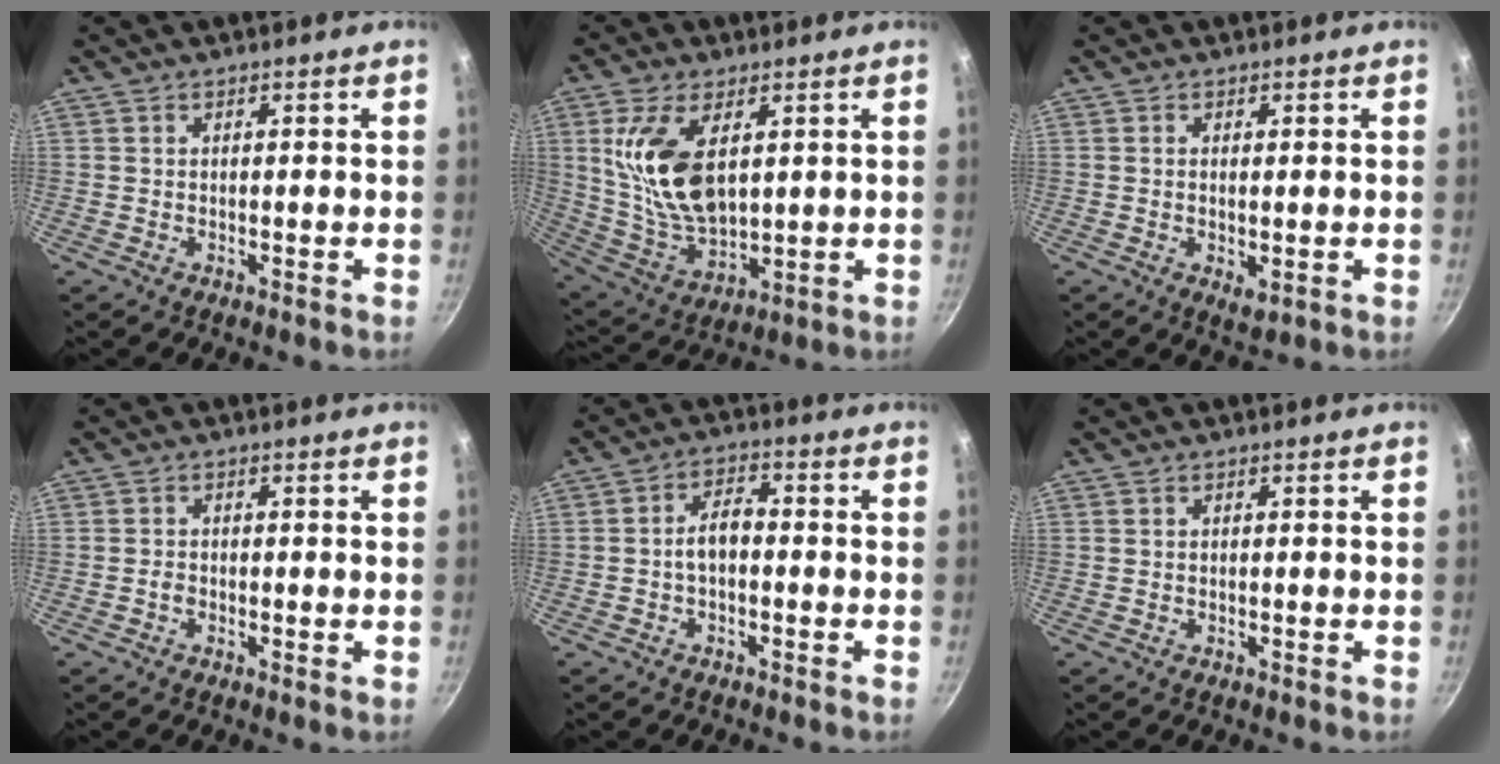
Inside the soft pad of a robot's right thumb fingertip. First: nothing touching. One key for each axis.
{"total": 15.6, "fx": 4.2, "fy": 8.4, "fz": 12.4, "tx": -0.228, "ty": -0.029, "tz": 0.093}
{"total": 2.7, "fx": -0.3, "fy": 1.2, "fz": 2.4, "tx": -0.040, "ty": -0.010, "tz": -0.003}
{"total": 1.0, "fx": -0.4, "fy": 0.6, "fz": 0.6, "tx": -0.012, "ty": 0.003, "tz": -0.010}
{"total": 4.7, "fx": -0.9, "fy": 2.7, "fz": 3.8, "tx": -0.056, "ty": 0.027, "tz": -0.020}
{"total": 0.0}